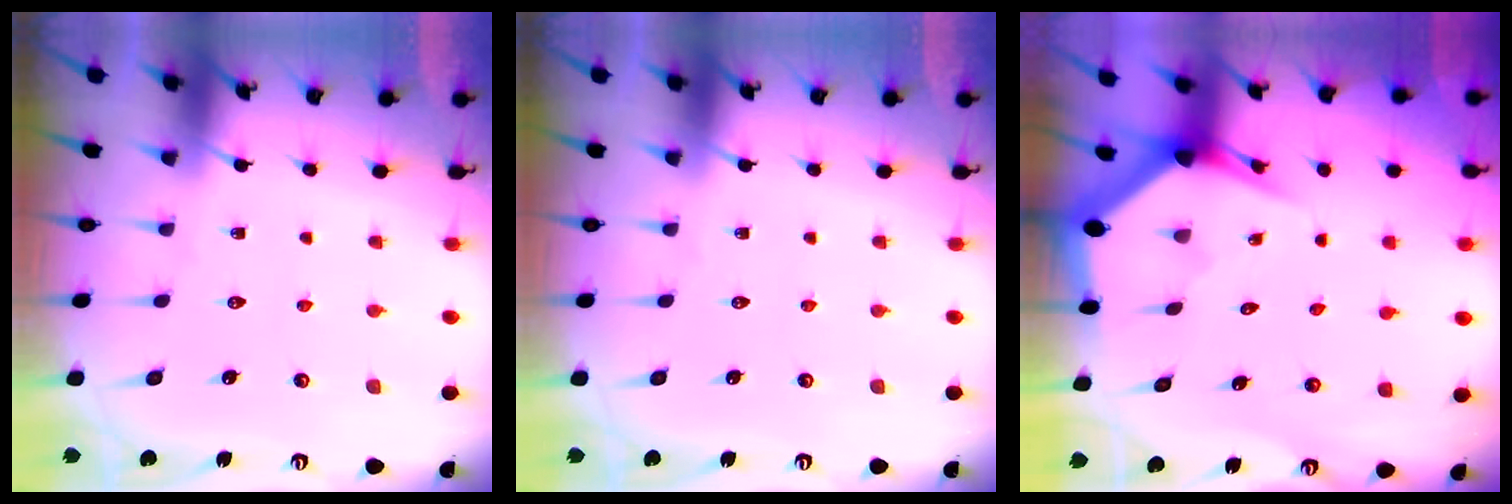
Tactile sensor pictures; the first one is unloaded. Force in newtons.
{"total": 0.0}
{"total": 3.0, "press": 3.0, "slide": 0.1}